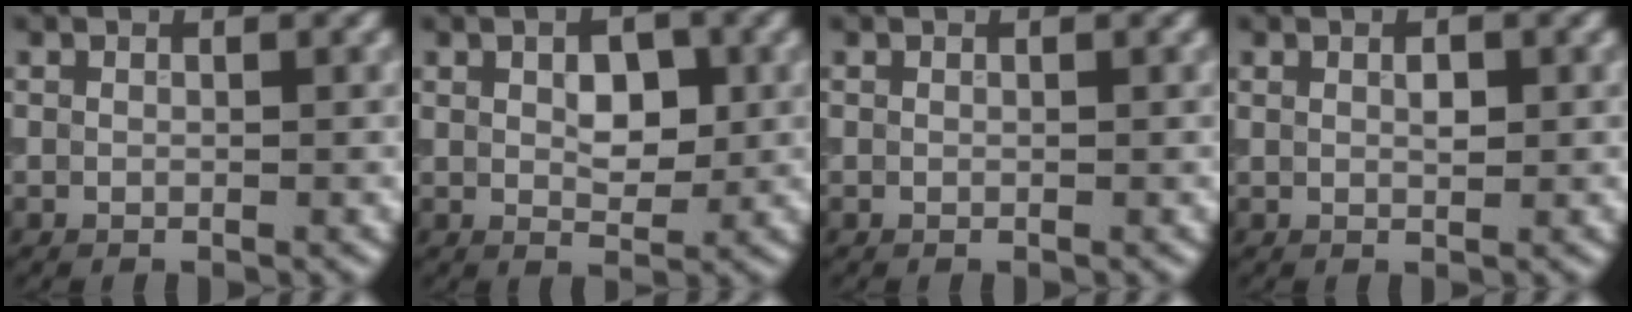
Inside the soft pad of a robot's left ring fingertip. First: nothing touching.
{"total": 3.3, "force": [0.7, 1.9, 2.6], "torque": [-0.041, 0.001, 0.013]}
{"total": 0.0}
{"total": 1.1, "force": [0.3, 0.5, 0.9], "torque": [-0.017, 0.001, 0.007]}